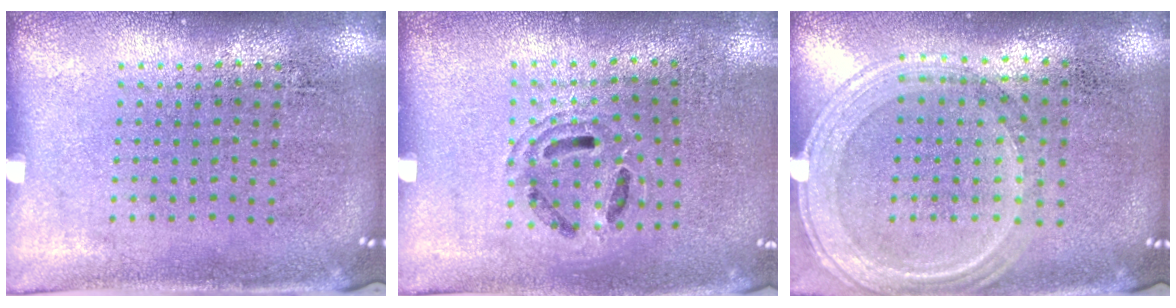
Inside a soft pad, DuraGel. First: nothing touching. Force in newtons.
{"total": 0.9, "press": 0.9, "slide": 0.1}
{"total": 1.2, "press": 1.2, "slide": 0.3}